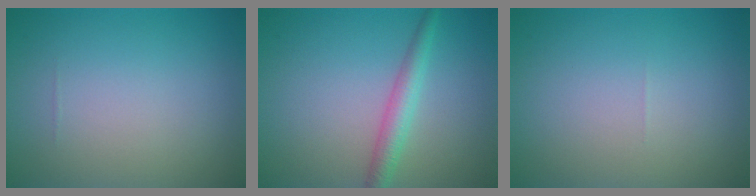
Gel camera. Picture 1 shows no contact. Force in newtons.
{"total": 2.6, "press": 2.6, "slide": 0.1}
{"total": 0.0}